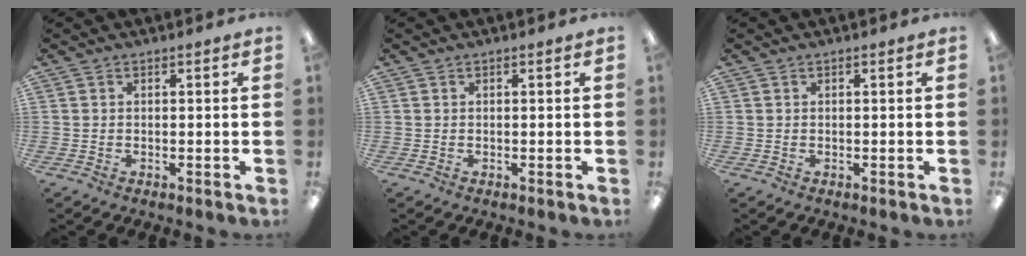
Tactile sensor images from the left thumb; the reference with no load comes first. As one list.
[{"total": 0.0}, {"total": 0.0}]